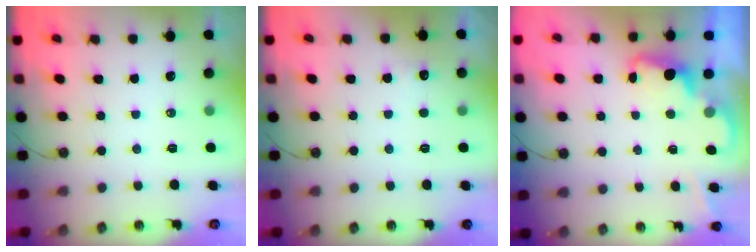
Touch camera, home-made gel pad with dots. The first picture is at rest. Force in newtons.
{"total": 2.9, "press": 2.7, "slide": 1.1}
{"total": 2.4, "press": 2.4, "slide": 0.5}